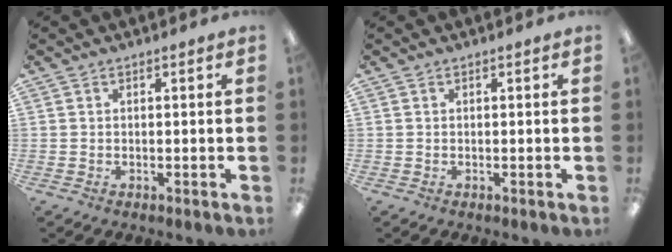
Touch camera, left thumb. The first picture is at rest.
{"total": 0.0}